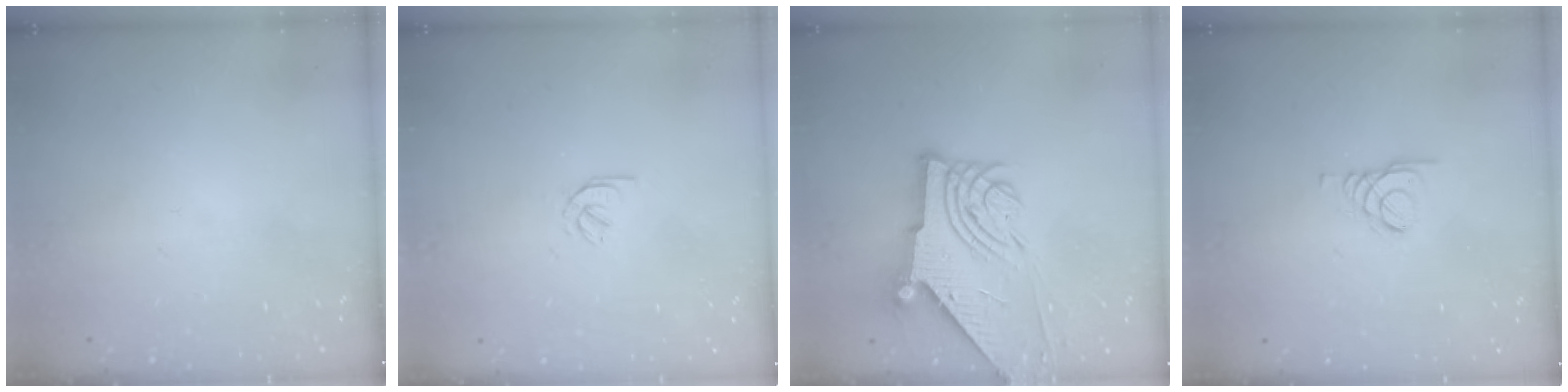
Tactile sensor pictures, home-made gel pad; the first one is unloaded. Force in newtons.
{"total": 2.0, "press": 1.9, "slide": 0.6}
{"total": 8.8, "press": 8.7, "slide": 1.1}
{"total": 1.5, "press": 1.4, "slide": 0.1}